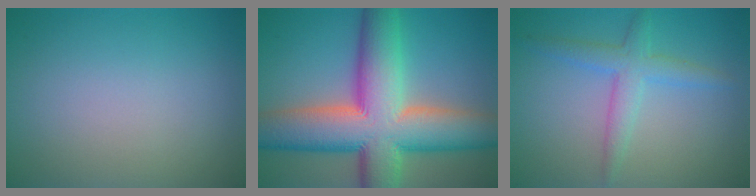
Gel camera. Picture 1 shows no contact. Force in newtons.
{"total": 14.4, "press": 14.4, "slide": 0.9}
{"total": 3.0, "press": 3.0, "slide": 0.0}